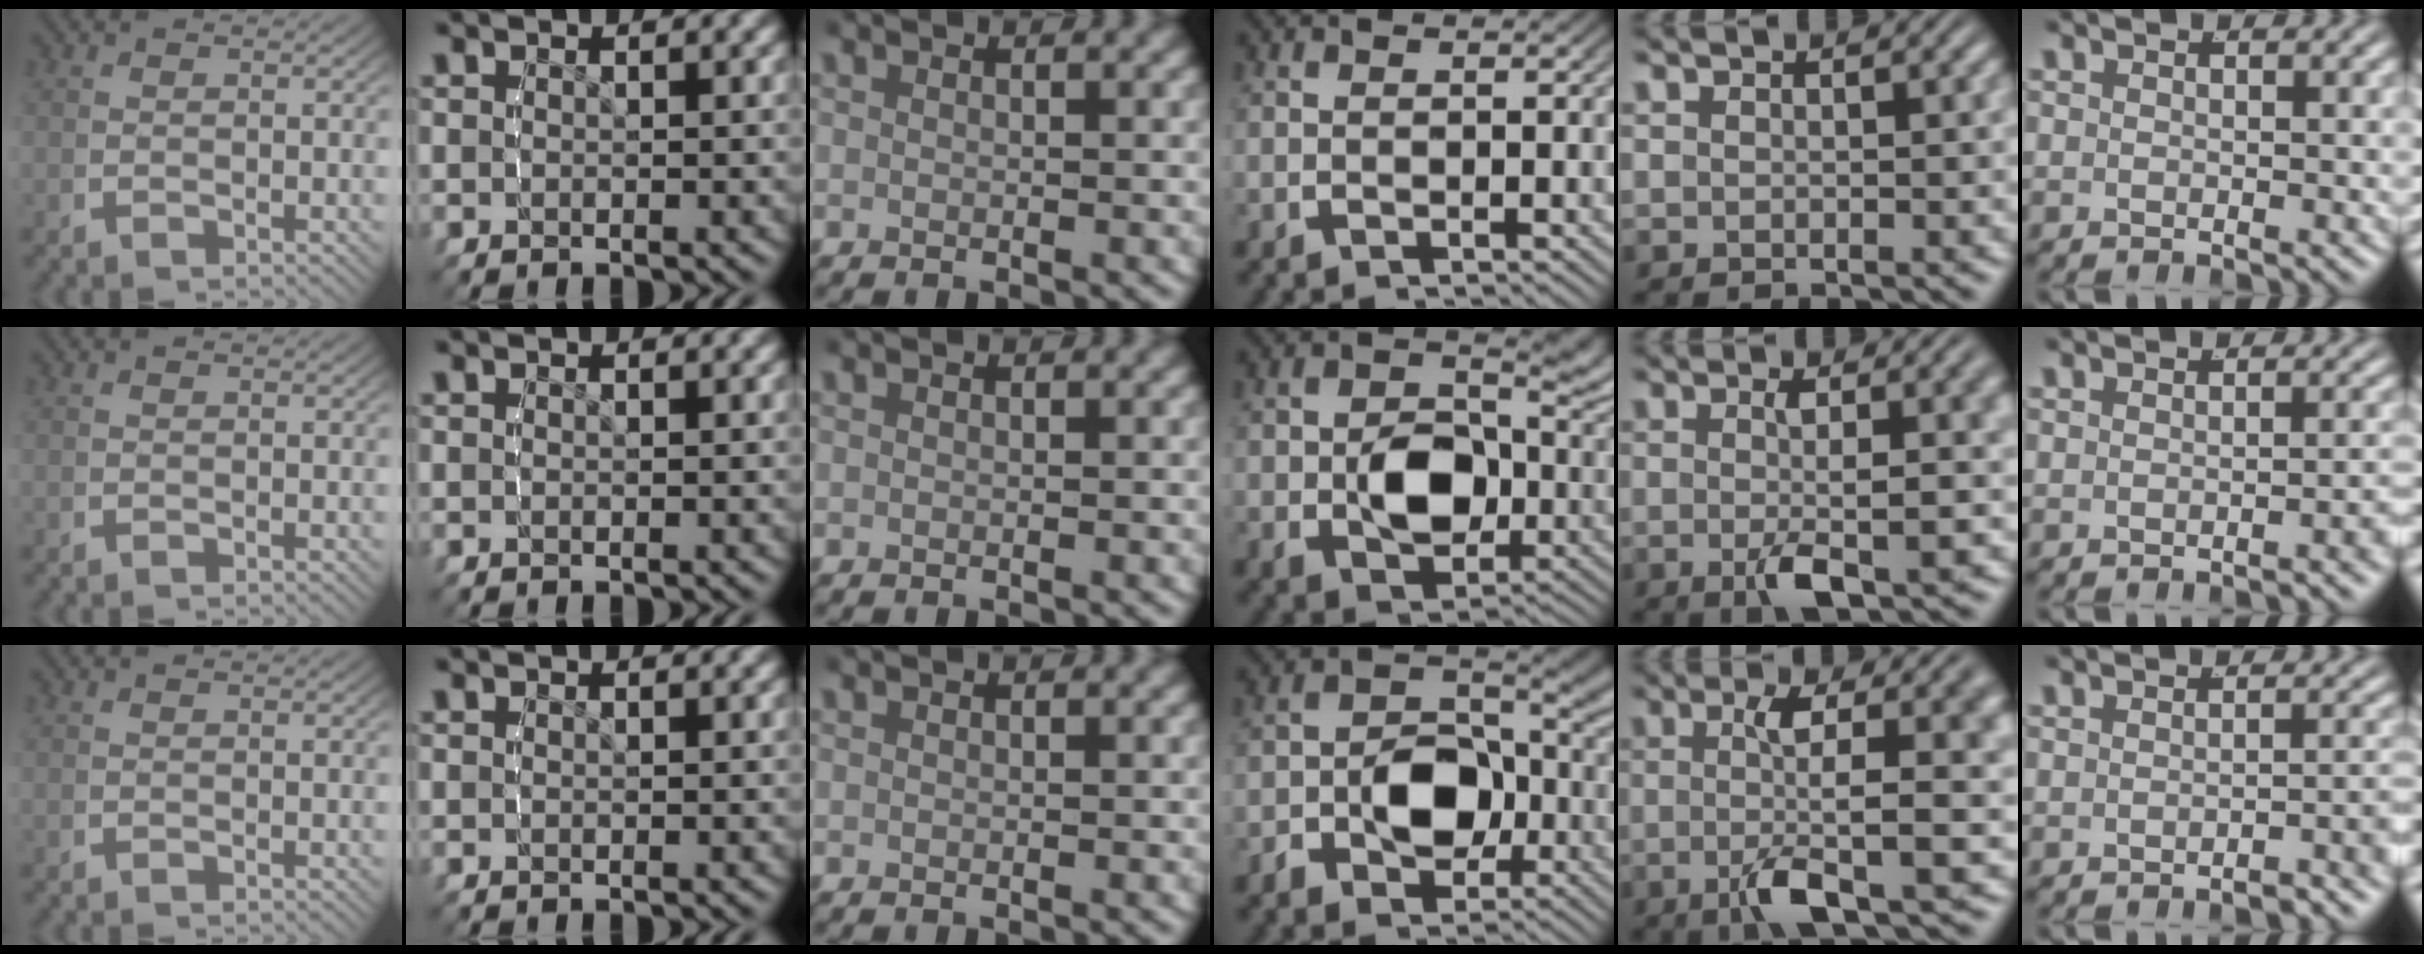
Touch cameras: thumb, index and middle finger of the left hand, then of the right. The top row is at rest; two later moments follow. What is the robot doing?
{"motion": "lift_and_place", "object": "stress ball aka squeeze ball"}